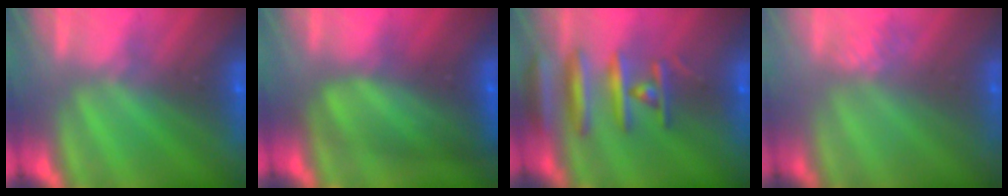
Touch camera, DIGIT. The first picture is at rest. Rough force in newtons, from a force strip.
{"total": 6.7}
{"total": 7.5}
{"total": 2.7}